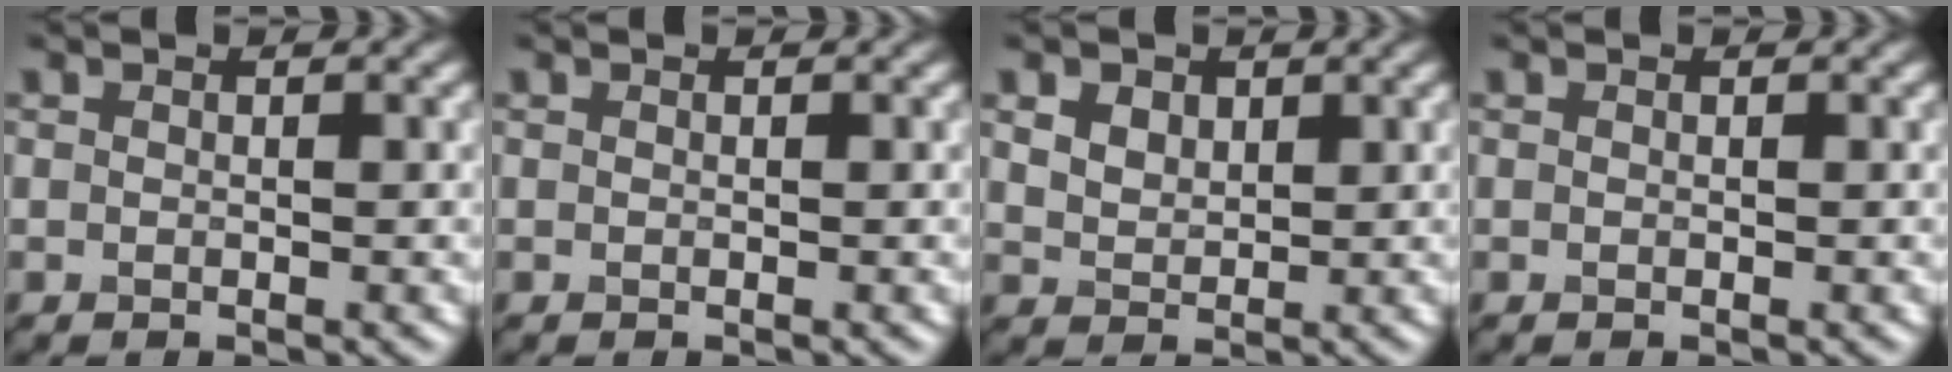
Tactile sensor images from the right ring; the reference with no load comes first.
{"total": 0.0}
{"total": 4.0, "force": [2.2, 2.6, 2.0], "torque": [-0.055, 0.012, 0.034]}
{"total": 0.0}